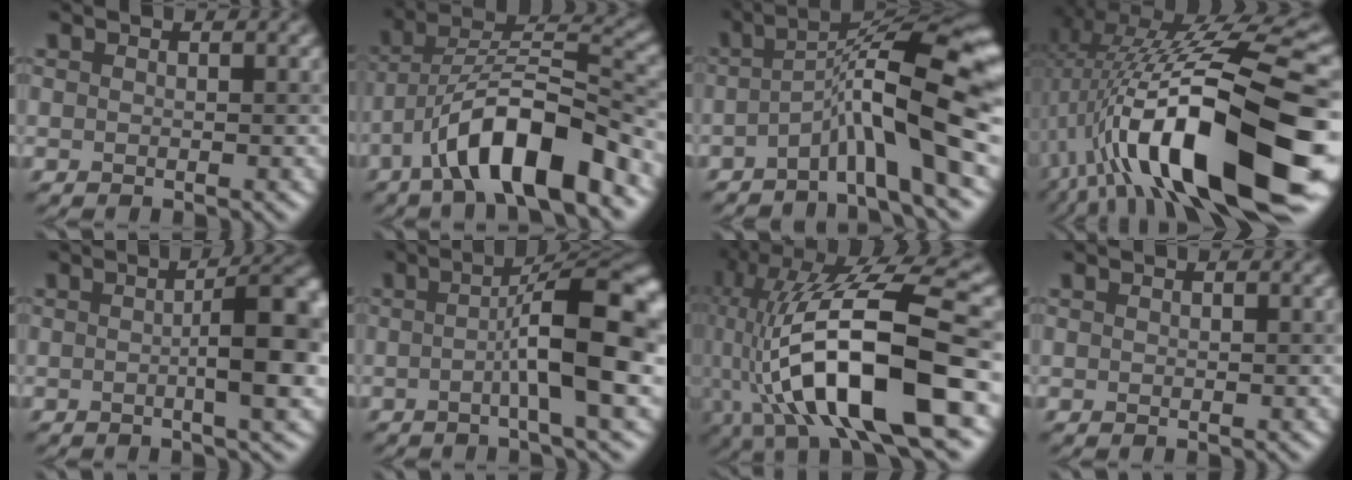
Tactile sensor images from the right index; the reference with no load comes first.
{"total": 10.0, "force": [-5.6, 2.8, 7.8], "torque": [-0.129, 0.020, -0.097]}
{"total": 9.5, "force": [-2.5, 1.5, 9.0], "torque": [-0.129, 0.020, -0.058]}
{"total": 16.9, "force": [-2.8, 4.9, 16.0], "torque": [-0.249, 0.026, -0.042]}
{"total": 6.7, "force": [-0.2, 1.3, 6.6], "torque": [-0.088, 0.006, -0.004]}
{"total": 8.7, "force": [-0.9, 1.5, 8.6], "torque": [-0.120, 0.018, -0.022]}
{"total": 15.6, "force": [-2.7, 4.8, 14.6], "torque": [-0.262, 0.017, -0.049]}
{"total": 0.0}